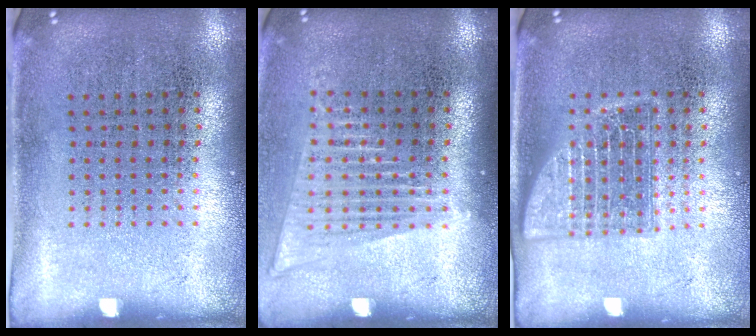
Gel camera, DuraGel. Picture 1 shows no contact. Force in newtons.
{"total": 1.5, "press": 1.3, "slide": 0.8}
{"total": 2.3, "press": 2.3, "slide": 0.3}